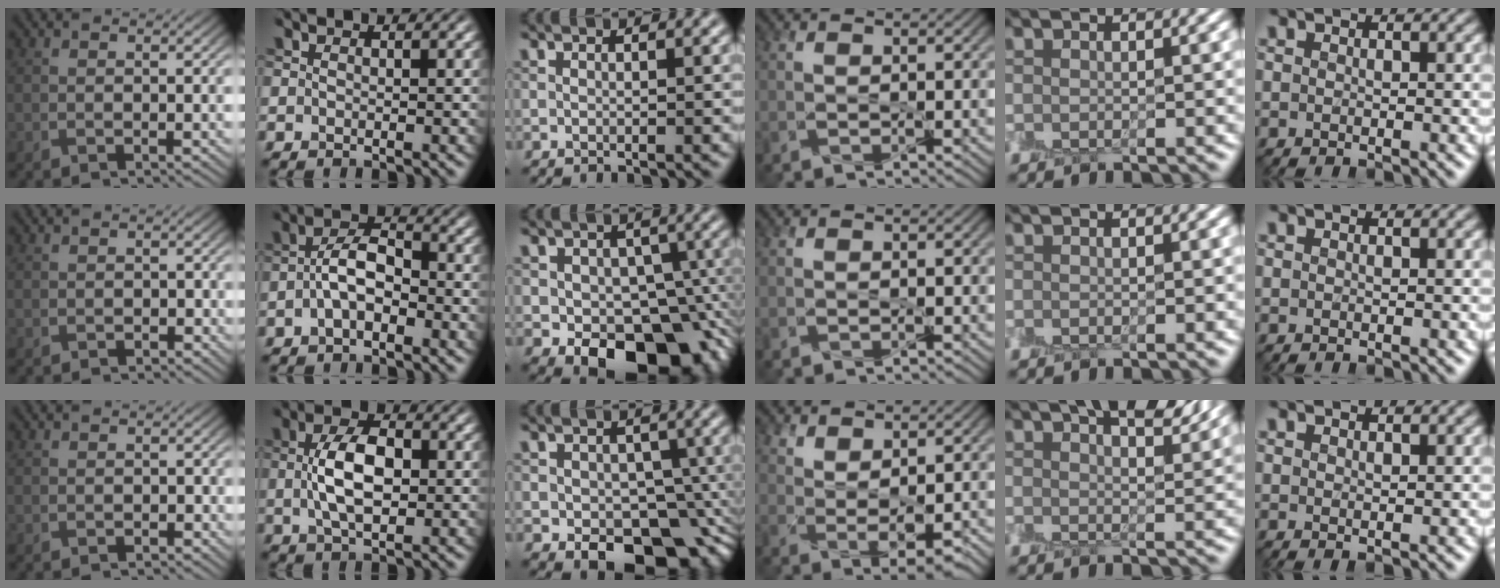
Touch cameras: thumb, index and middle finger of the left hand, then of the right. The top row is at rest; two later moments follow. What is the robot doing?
{"motion": "peel", "object": "lint roller sheet"}